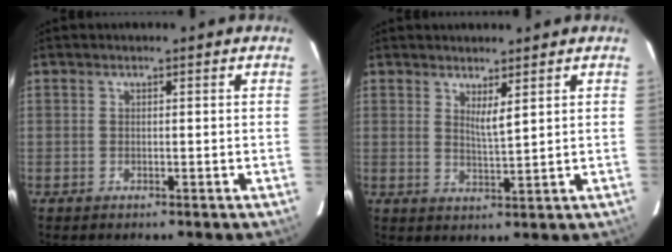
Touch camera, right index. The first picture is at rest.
{"total": 2.6, "force": [1.5, -0.1, 2.1], "torque": [-0.043, -0.014, 0.033]}